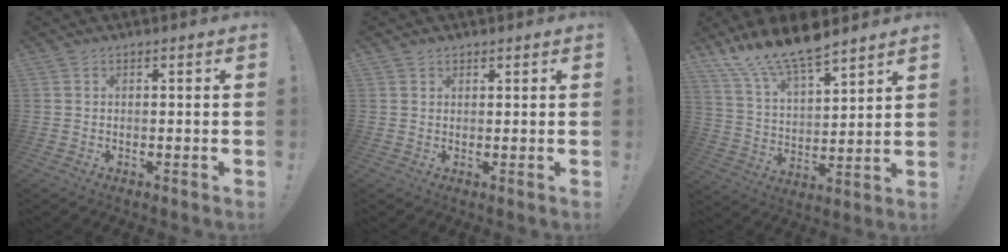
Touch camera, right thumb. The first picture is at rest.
{"total": 1.2, "force": [0.9, 0.7, 0.2], "torque": [0.006, -0.007, 0.015]}
{"total": 14.1, "force": [11.5, 4.2, 7.0], "torque": [-0.143, -0.084, 0.210]}